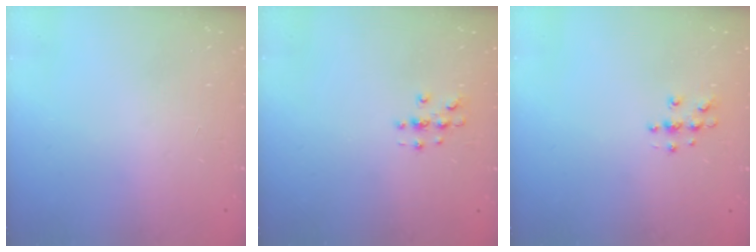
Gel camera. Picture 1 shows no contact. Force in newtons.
{"total": 3.0, "press": 3.0, "slide": 0.3}
{"total": 5.4, "press": 5.4, "slide": 0.6}